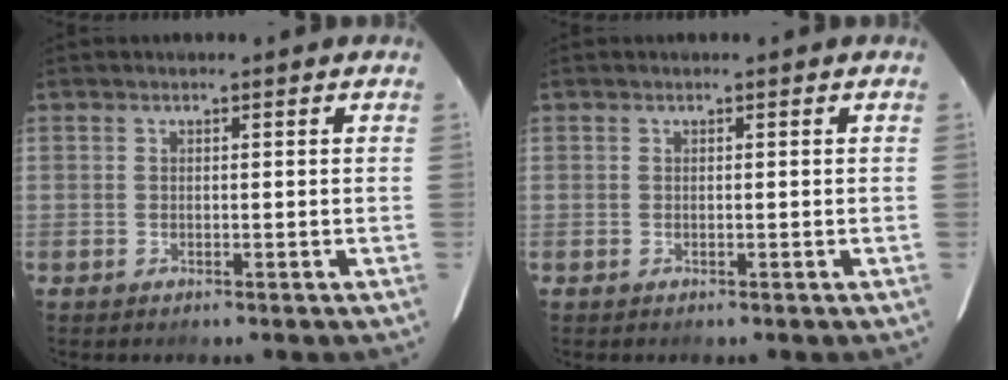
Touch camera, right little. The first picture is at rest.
{"total": 0.0}